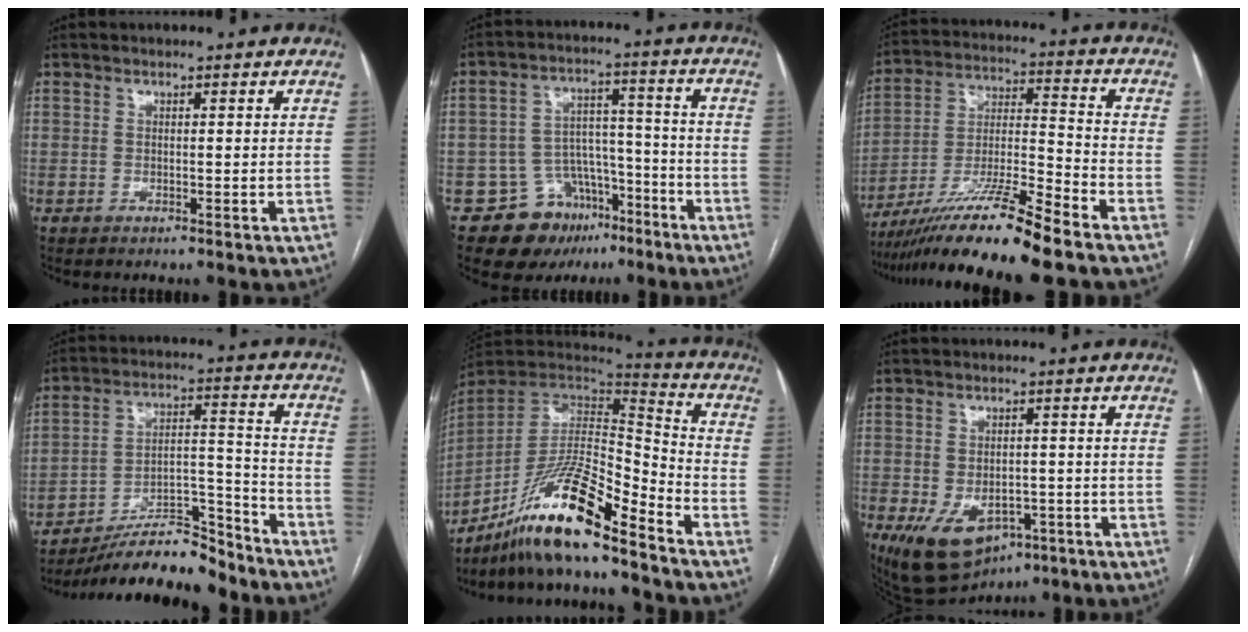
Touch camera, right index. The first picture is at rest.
{"total": 10.7, "force": [-6.9, 7.6, 3.1], "torque": [-0.038, 0.053, -0.099]}
{"total": 16.2, "force": [-12.6, -0.8, 10.3], "torque": [-0.200, -0.020, -0.226]}
{"total": 16.1, "force": [-14.3, 3.2, 6.5], "torque": [-0.107, 0.034, -0.240]}
{"total": 16.7, "force": [-12.4, 2.0, 11.0], "torque": [-0.203, 0.006, -0.226]}
{"total": 10.9, "force": [-5.6, 6.7, 6.6], "torque": [-0.110, -0.003, -0.074]}